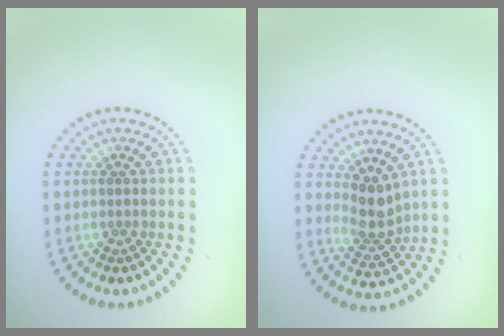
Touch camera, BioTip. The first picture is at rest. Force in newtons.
{"total": 2.9, "press": 2.2, "slide": 1.8}